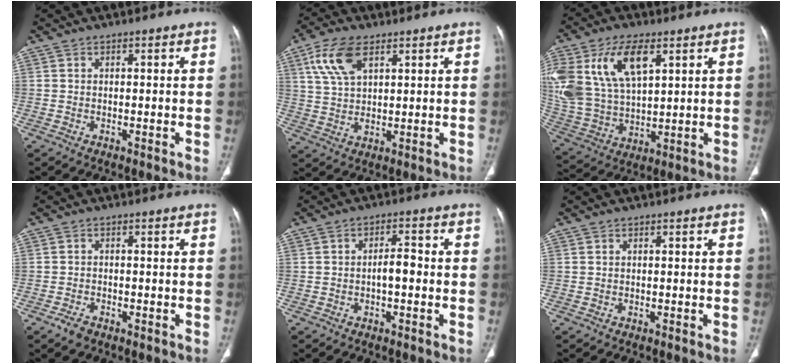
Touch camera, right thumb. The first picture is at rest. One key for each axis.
{"total": 9.3, "fx": 4.5, "fy": 4.8, "fz": 6.7, "tx": -0.133, "ty": -0.005, "tz": 0.091}
{"total": 21.1, "fx": 8.4, "fy": 11.6, "fz": 15.5, "tx": -0.331, "ty": -0.010, "tz": 0.167}
{"total": 2.3, "fx": -1.5, "fy": 1.3, "fz": 1.2, "tx": -0.025, "ty": 0.005, "tz": -0.023}
{"total": 3.7, "fx": -0.7, "fy": 1.7, "fz": 3.3, "tx": -0.050, "ty": 0.016, "tz": -0.015}
{"total": 0.0}